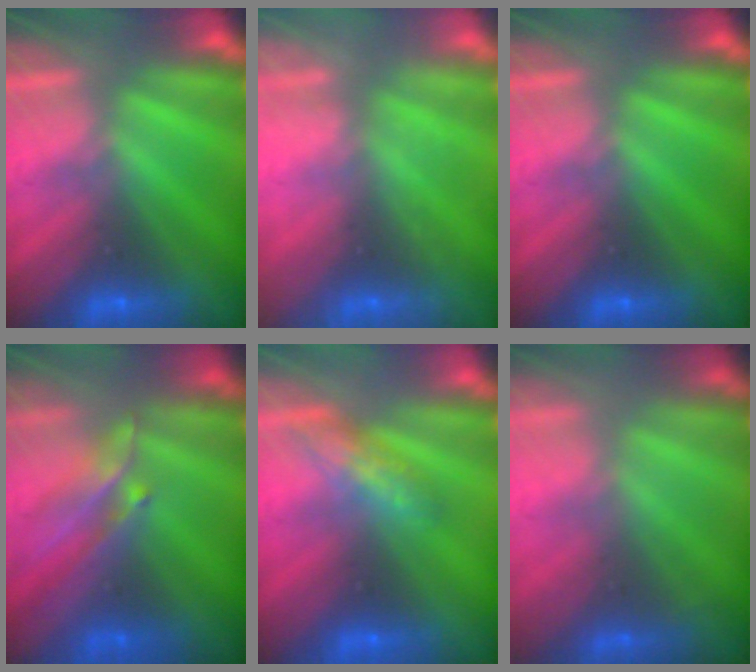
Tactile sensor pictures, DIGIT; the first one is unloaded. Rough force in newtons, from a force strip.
{"total": 2.1}
{"total": 0.0}
{"total": 2.9}
{"total": 2.4}
{"total": 1.7}